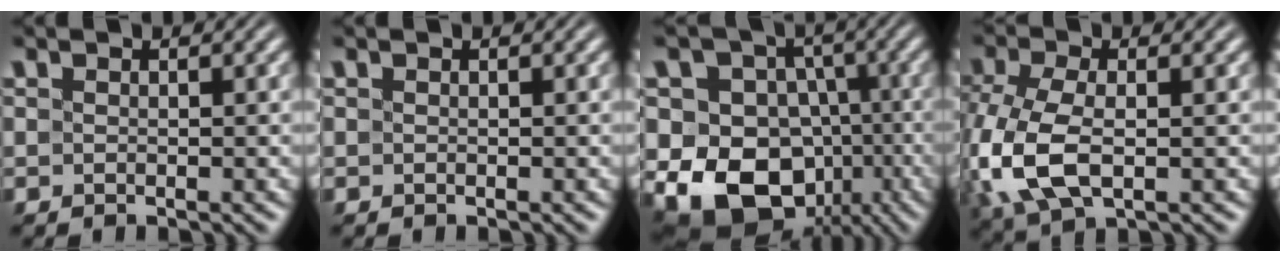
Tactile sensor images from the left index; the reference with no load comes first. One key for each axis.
{"total": 0.0}
{"total": 13.6, "fx": -3.8, "fy": 11.1, "fz": 6.9, "tx": -0.104, "ty": -0.001, "tz": -0.084}
{"total": 7.5, "fx": -1.4, "fy": 4.1, "fz": 6.1, "tx": -0.153, "ty": -0.008, "tz": -0.030}